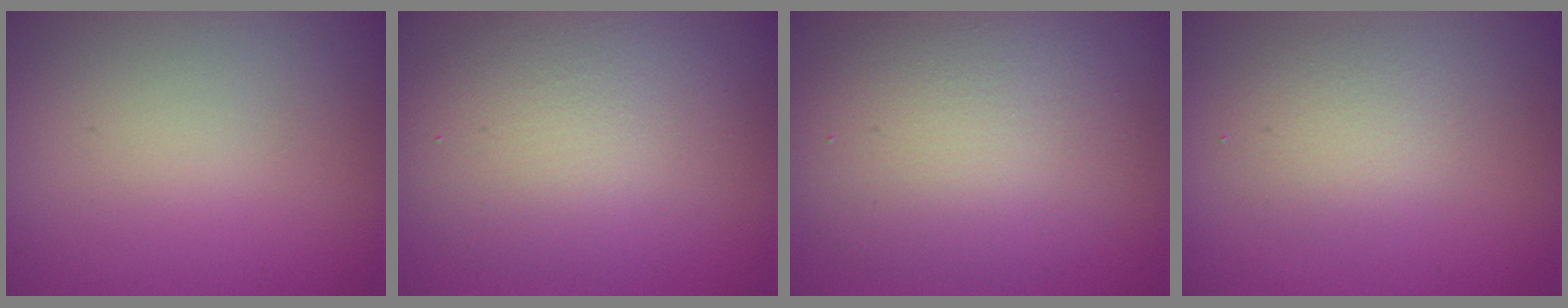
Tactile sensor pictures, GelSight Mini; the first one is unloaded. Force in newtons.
{"total": 6.8, "press": 6.8, "slide": 0.3}
{"total": 7.4, "press": 7.4, "slide": 0.3}
{"total": 2.4, "press": 2.4, "slide": 0.2}